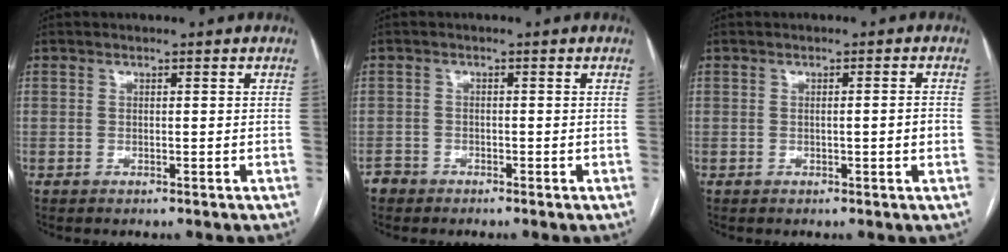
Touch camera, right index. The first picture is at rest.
{"total": 2.0, "force": [-1.4, 1.4, -0.4], "torque": [0.005, 0.007, -0.032]}
{"total": 2.6, "force": [-0.3, 0.0, 2.5], "torque": [-0.037, 0.002, -0.003]}